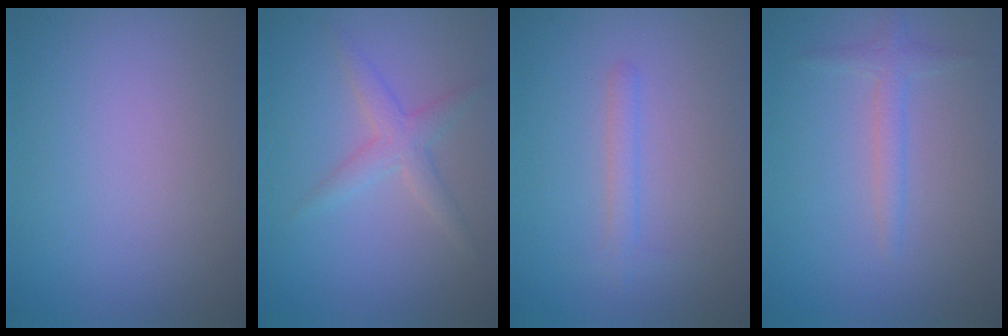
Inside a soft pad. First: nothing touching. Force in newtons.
{"total": 2.3, "press": 2.3, "slide": 0.1}
{"total": 1.3, "press": 1.3, "slide": 0.1}
{"total": 1.7, "press": 1.7, "slide": 0.1}